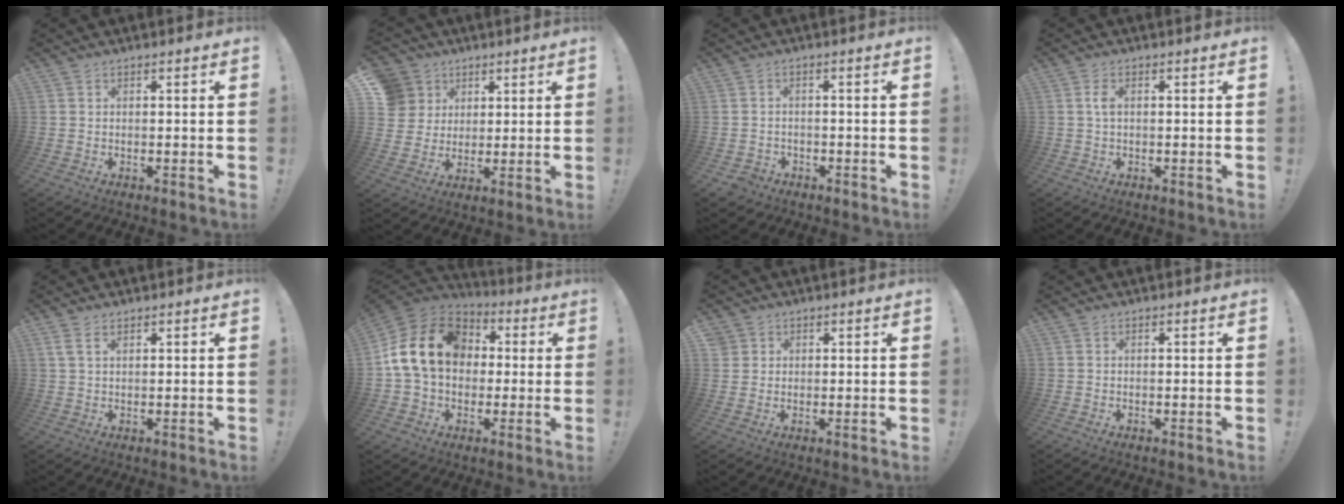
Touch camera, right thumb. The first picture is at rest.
{"total": 10.0, "force": [3.6, 9.0, 2.4], "torque": [-0.023, -0.019, 0.077]}
{"total": 2.2, "force": [-1.3, 1.7, 0.5], "torque": [-0.011, 0.004, -0.022]}
{"total": 2.4, "force": [0.1, 1.4, 2.0], "torque": [-0.032, 0.005, -0.001]}
{"total": 3.0, "force": [1.5, 1.4, 2.1], "torque": [-0.038, -0.001, 0.028]}
{"total": 19.6, "force": [3.2, 14.5, 12.7], "torque": [-0.216, 0.008, 0.060]}
{"total": 2.6, "force": [1.4, 2.2, 0.3], "torque": [0.003, -0.009, 0.024]}
{"total": 0.0}